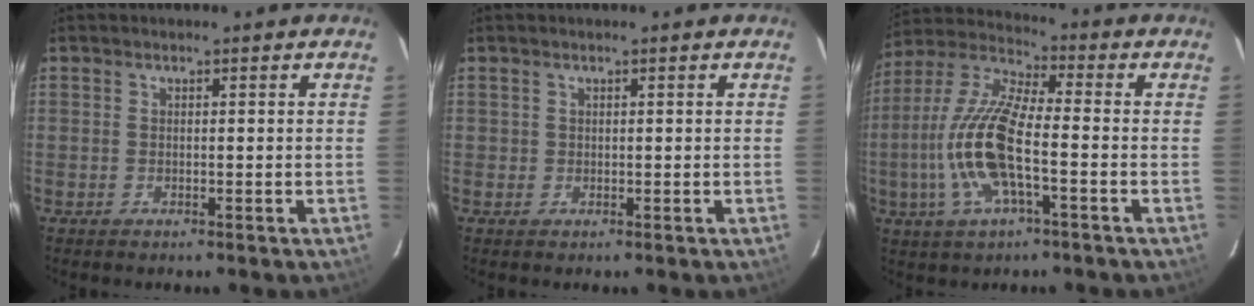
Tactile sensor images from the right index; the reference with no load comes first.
{"total": 0.6, "force": [0.1, 0.6, 0.0], "torque": [0.004, 0.003, 0.001]}
{"total": 15.1, "force": [-3.7, 4.5, 14.0], "torque": [-0.296, -0.001, -0.080]}